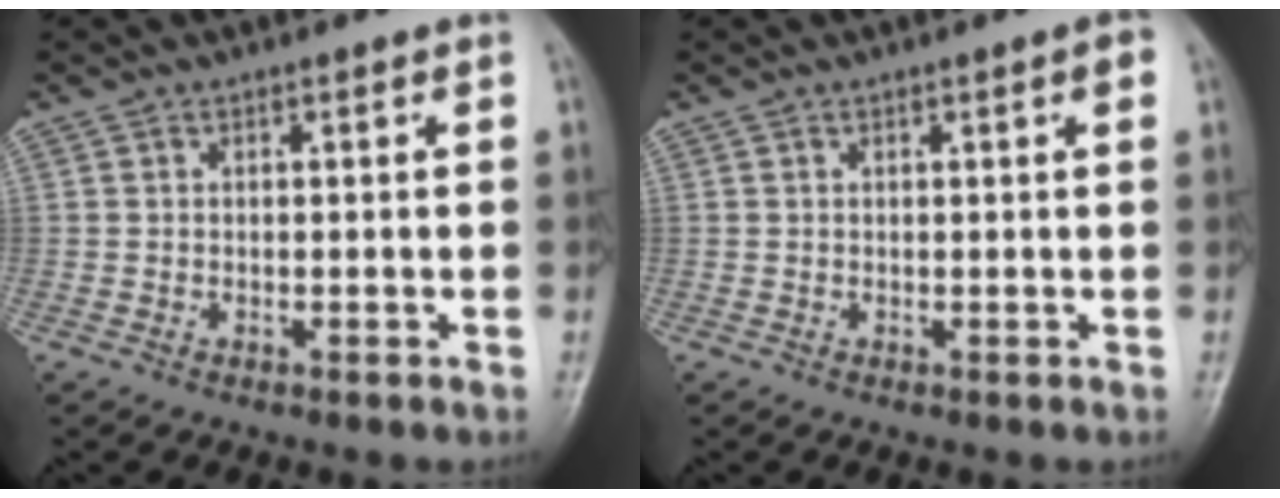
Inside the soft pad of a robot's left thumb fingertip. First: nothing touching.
{"total": 1.6, "force": [0.6, 0.2, 1.5], "torque": [-0.023, 0.002, 0.008]}